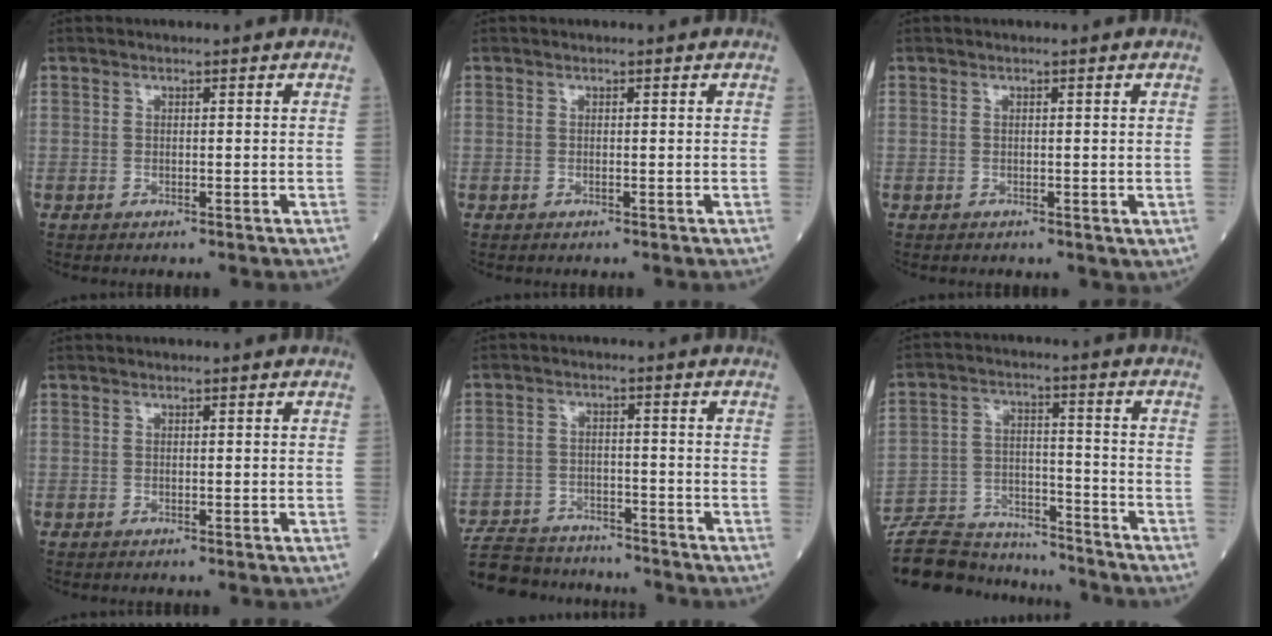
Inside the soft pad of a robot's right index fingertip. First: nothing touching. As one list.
[{"total": 0.0}, {"total": 0.6, "force": [-0.1, 0.5, 0.4], "torque": [-0.005, 0.000, 0.001]}, {"total": 0.0}, {"total": 13.4, "force": [-12.2, 4.4, 3.6], "torque": [-0.072, 0.013, -0.182]}, {"total": 17.2, "force": [-16.2, 3.8, 4.2], "torque": [-0.086, 0.012, -0.258]}]